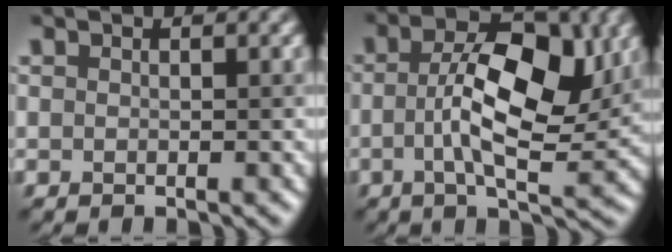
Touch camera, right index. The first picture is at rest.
{"total": 8.9, "force": [0.7, 3.9, 8.0], "torque": [-0.129, 0.006, 0.007]}